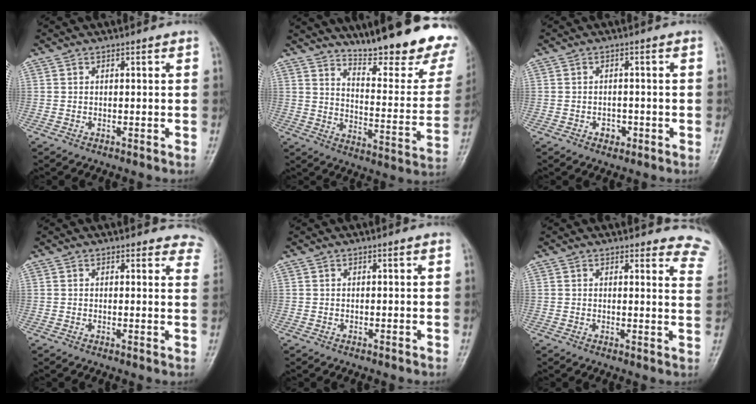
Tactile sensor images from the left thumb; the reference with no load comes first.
{"total": 23.0, "force": [18.5, 4.7, 12.8], "torque": [-0.147, -0.138, 0.244]}
{"total": 2.2, "force": [-1.0, 1.7, 1.0], "torque": [-0.004, 0.006, -0.011]}
{"total": 7.7, "force": [7.0, 3.1, 0.7], "torque": [0.050, -0.026, 0.042]}
{"total": 0.0}
{"total": 10.3, "force": [9.8, 2.9, 0.7], "torque": [0.054, -0.074, 0.065]}